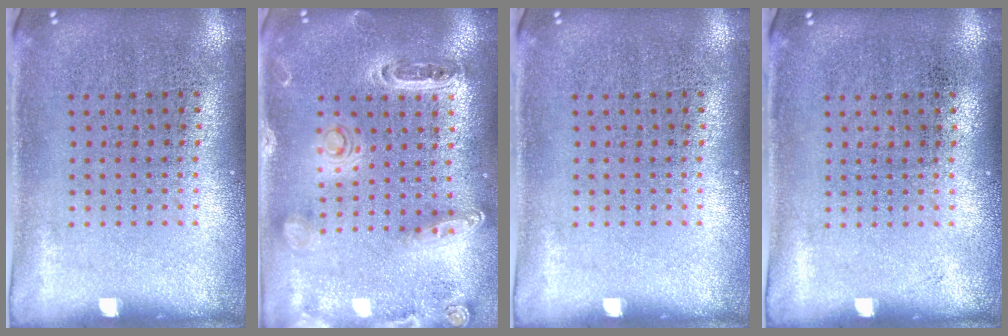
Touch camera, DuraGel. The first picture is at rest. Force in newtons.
{"total": 1.3, "press": 1.2, "slide": 0.2}
{"total": 0.0}
{"total": 0.0}